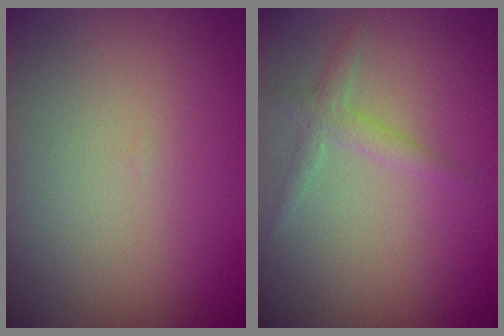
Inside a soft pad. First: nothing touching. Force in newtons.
{"total": 1.4, "press": 1.4, "slide": 0.0}